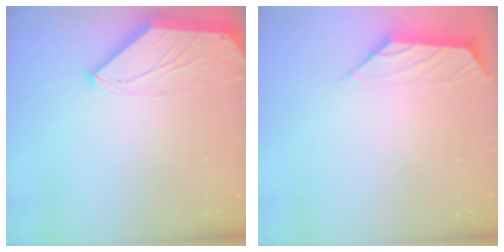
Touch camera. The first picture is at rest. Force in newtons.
{"total": 1.5, "press": 1.4, "slide": 0.6}